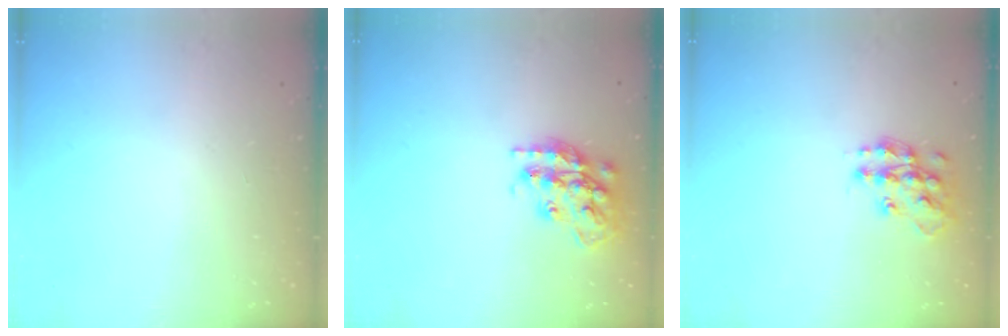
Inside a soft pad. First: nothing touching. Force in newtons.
{"total": 17.3, "press": 17.3, "slide": 1.0}
{"total": 13.2, "press": 13.1, "slide": 0.9}